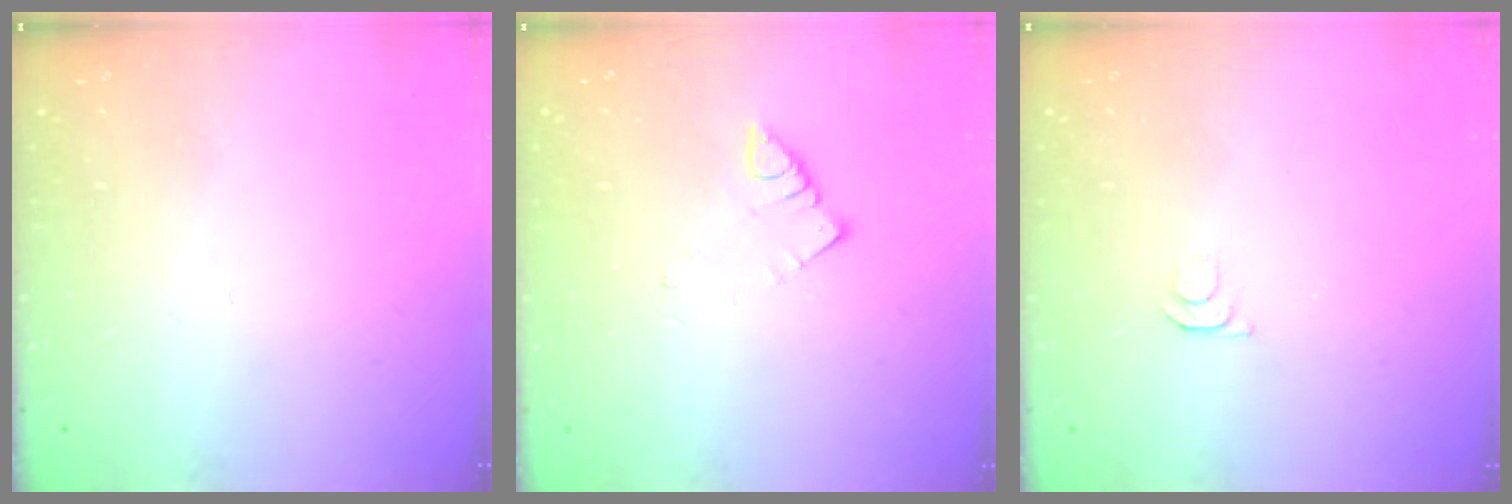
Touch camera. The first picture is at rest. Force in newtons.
{"total": 3.1, "press": 3.1, "slide": 0.5}
{"total": 3.8, "press": 3.7, "slide": 0.7}